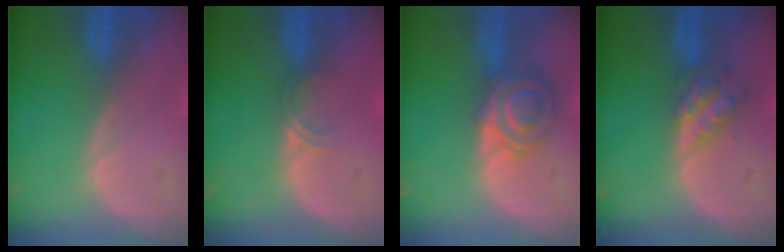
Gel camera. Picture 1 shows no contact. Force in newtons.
{"total": 1.7, "press": 1.4, "slide": 1.0}
{"total": 7.1, "press": 6.0, "slide": 3.8}
{"total": 4.0, "press": 4.0, "slide": 0.3}